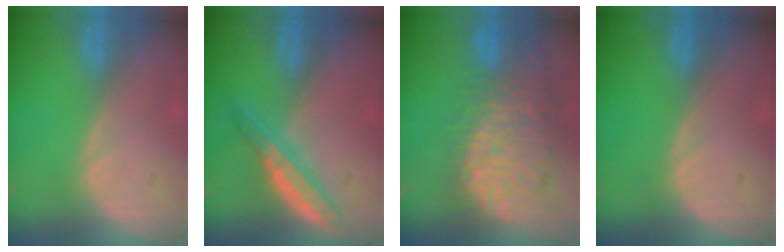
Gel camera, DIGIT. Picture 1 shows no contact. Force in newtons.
{"total": 4.8, "press": 4.7, "slide": 0.3}
{"total": 13.6, "press": 11.4, "slide": 7.4}
{"total": 0.0}